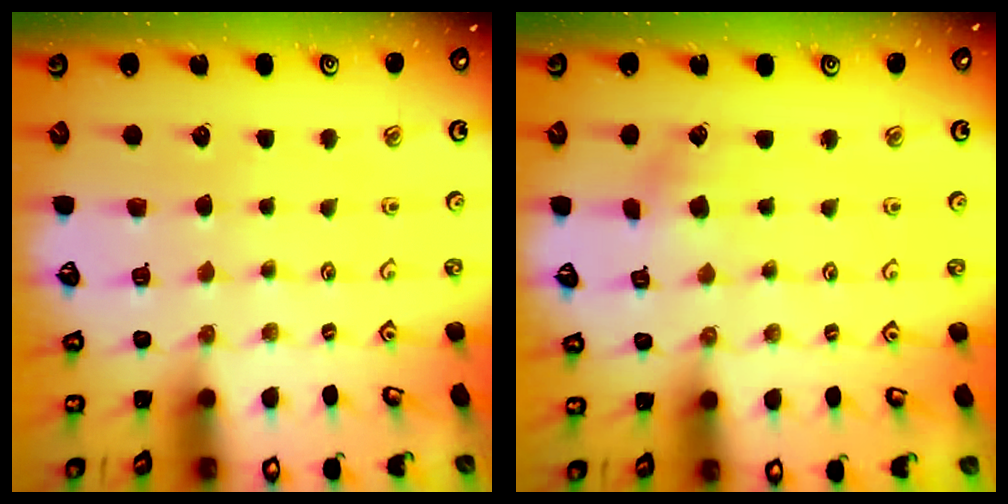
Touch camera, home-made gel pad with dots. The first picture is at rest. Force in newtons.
{"total": 2.7, "press": 2.7, "slide": 0.3}